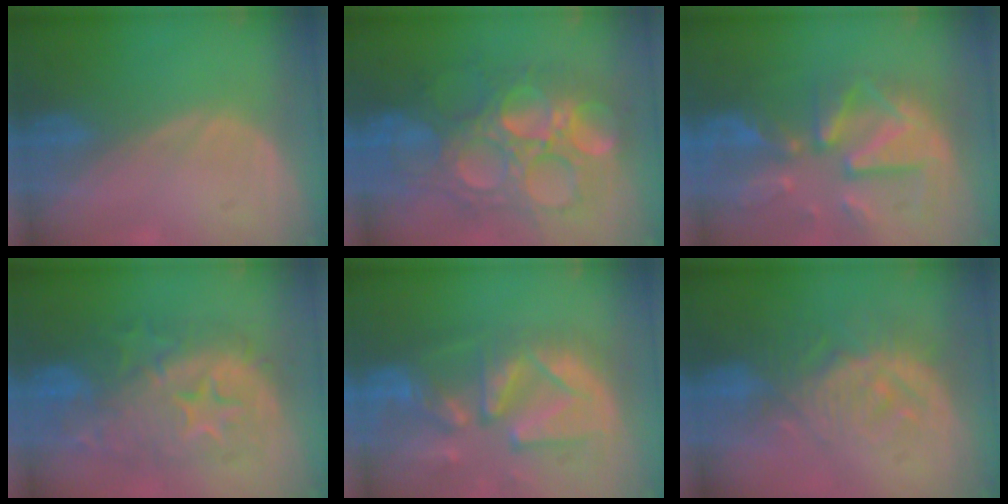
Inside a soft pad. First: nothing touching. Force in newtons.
{"total": 13.6, "press": 13.5, "slide": 1.5}
{"total": 12.1, "press": 10.5, "slide": 6.1}
{"total": 11.5, "press": 11.5, "slide": 0.9}
{"total": 13.2, "press": 11.3, "slide": 6.9}
{"total": 9.2, "press": 8.3, "slide": 4.0}